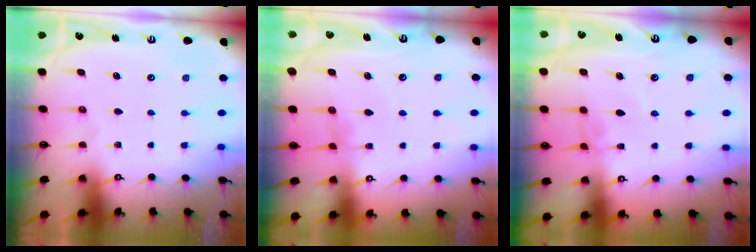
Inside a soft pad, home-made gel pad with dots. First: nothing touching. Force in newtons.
{"total": 1.2, "press": 1.2, "slide": 0.4}
{"total": 2.4, "press": 2.4, "slide": 0.2}